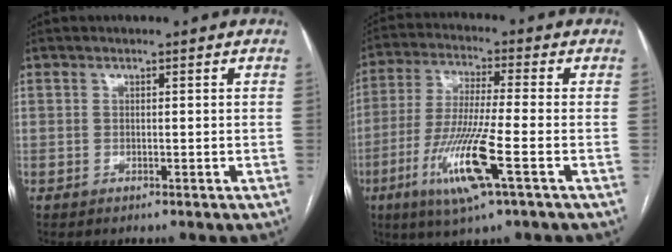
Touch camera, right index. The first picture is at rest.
{"total": 12.4, "force": [-4.9, 0.0, 11.4], "torque": [-0.239, -0.022, -0.094]}